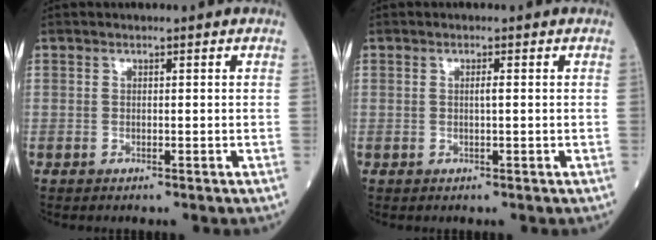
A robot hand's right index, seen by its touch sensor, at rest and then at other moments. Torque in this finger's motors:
{"motor_torque": [-0.42, -0.12, -0.10, -0.01]}